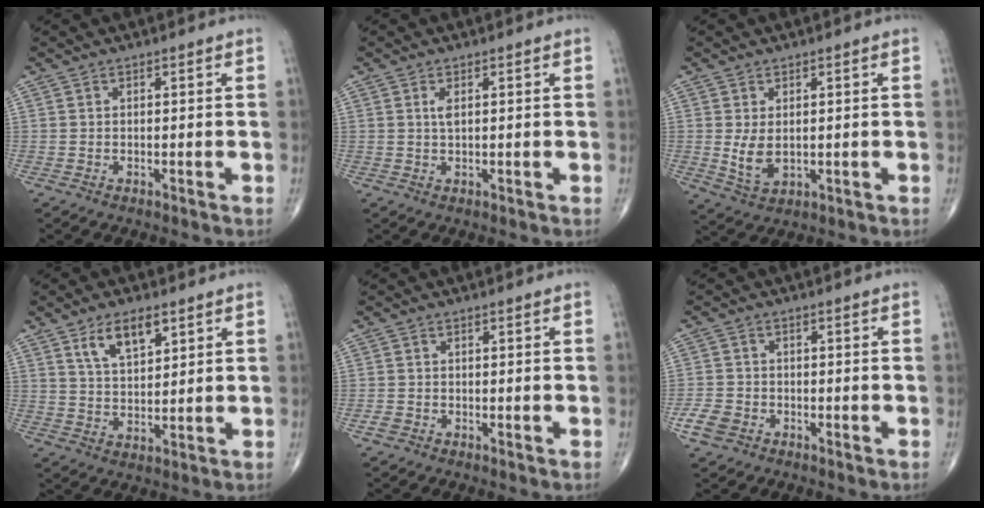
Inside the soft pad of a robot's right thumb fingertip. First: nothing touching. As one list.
[{"total": 1.6, "force": [0.5, 0.6, 1.4], "torque": [-0.032, 0.001, 0.011]}, {"total": 4.8, "force": [0.3, 2.9, 3.8], "torque": [-0.066, -0.012, 0.016]}, {"total": 7.5, "force": [4.2, 3.3, 5.3], "torque": [-0.082, -0.022, 0.078]}, {"total": 1.3, "force": [-0.6, 0.9, 0.7], "torque": [-0.011, 0.001, -0.013]}, {"total": 4.2, "force": [-2.0, 3.2, 1.8], "torque": [-0.032, 0.012, -0.037]}]